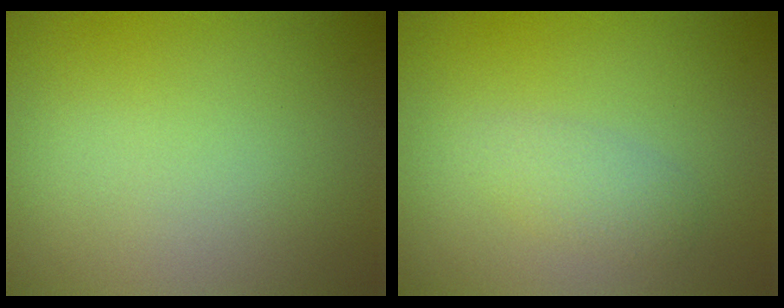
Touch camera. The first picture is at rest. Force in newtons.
{"total": 1.8, "press": 1.8, "slide": 0.0}